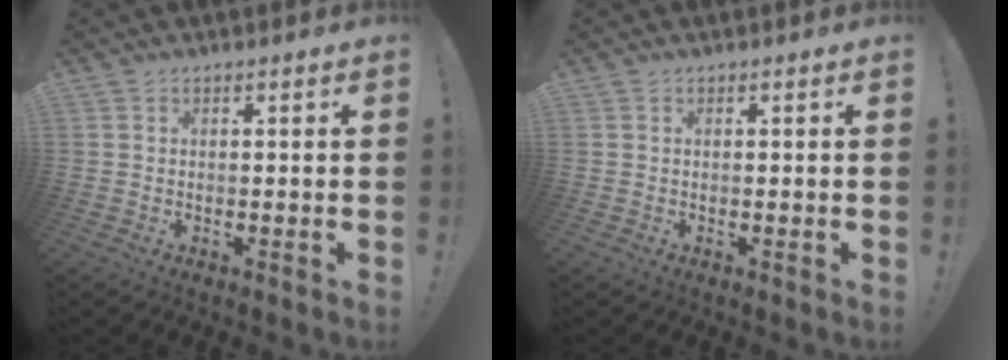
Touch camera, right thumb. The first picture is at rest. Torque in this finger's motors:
{"motor_torque": [0.00, 0.00, 0.20, -0.08, -0.03]}